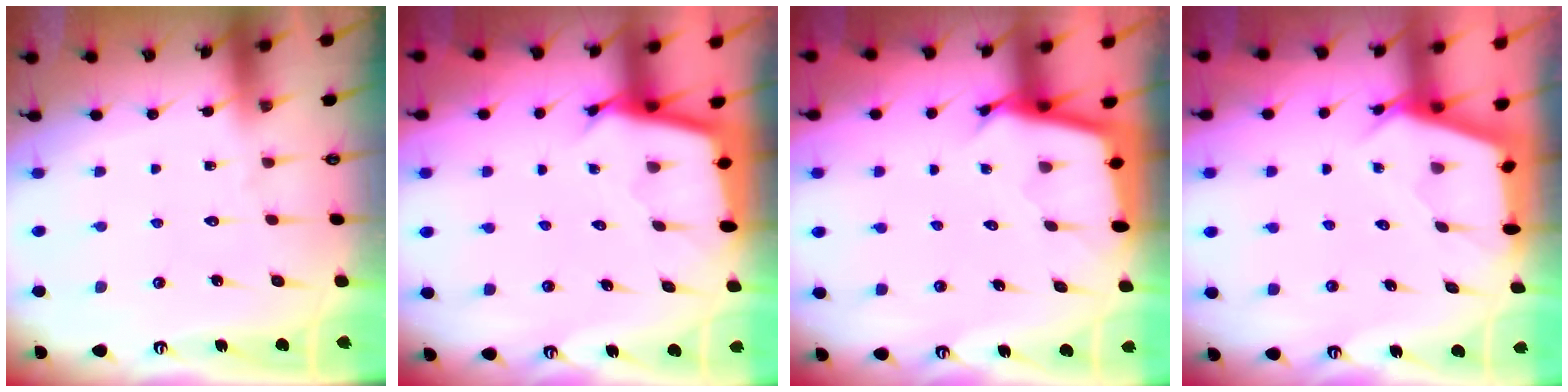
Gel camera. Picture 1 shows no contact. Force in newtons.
{"total": 2.7, "press": 2.7, "slide": 0.1}
{"total": 2.7, "press": 2.7, "slide": 0.1}
{"total": 3.0, "press": 2.9, "slide": 0.3}